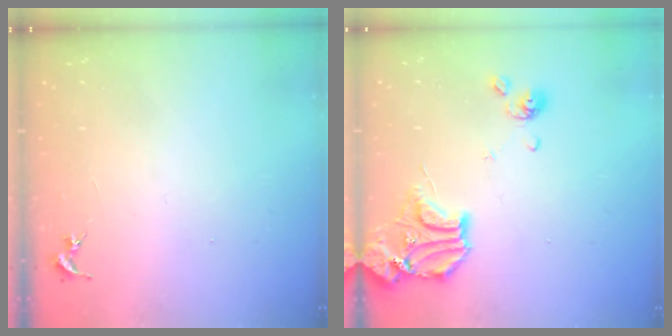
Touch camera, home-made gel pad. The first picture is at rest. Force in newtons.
{"total": 14.9, "press": 14.7, "slide": 2.2}